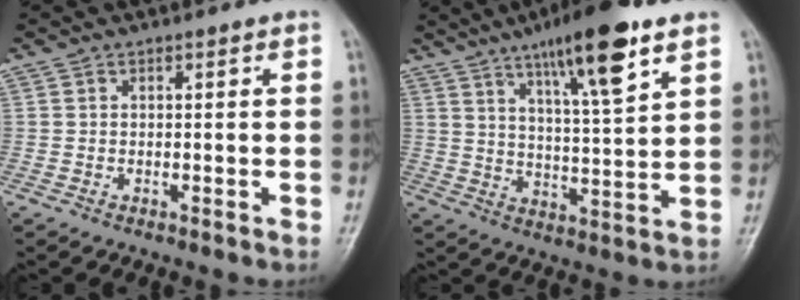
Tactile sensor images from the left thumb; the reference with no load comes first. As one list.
[{"total": 15.1, "force": [8.8, 2.7, 12.0], "torque": [-0.186, -0.036, 0.142]}]